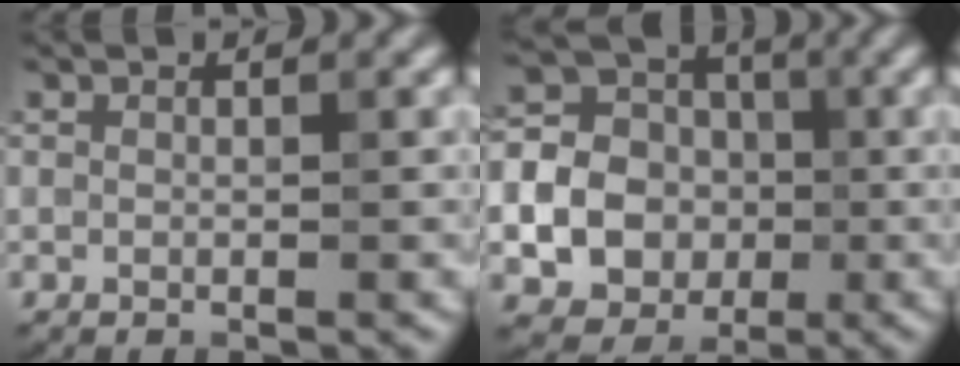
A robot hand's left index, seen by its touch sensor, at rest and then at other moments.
{"total": 14.0, "force": [-2.1, 12.6, 5.7], "torque": [-0.150, 0.006, -0.057]}